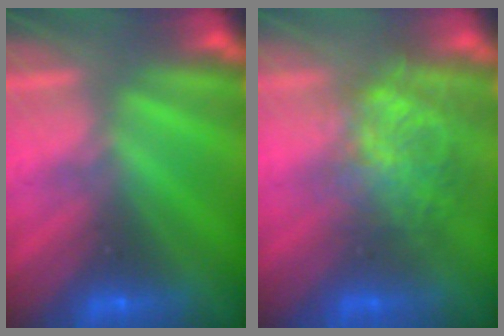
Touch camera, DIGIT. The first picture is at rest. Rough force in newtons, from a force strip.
{"total": 3.5}